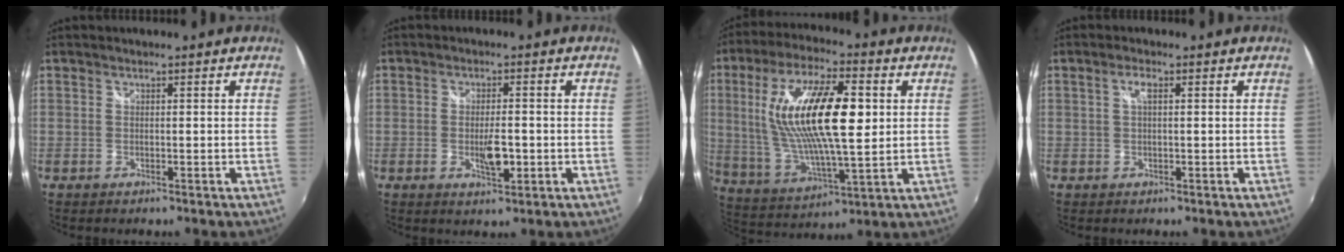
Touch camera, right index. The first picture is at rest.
{"total": 5.0, "force": [-1.1, 1.7, 4.6], "torque": [-0.081, -0.008, -0.016]}
{"total": 20.2, "force": [3.8, 6.3, 18.8], "torque": [-0.353, 0.007, 0.079]}
{"total": 1.9, "force": [0.5, 0.3, 1.8], "torque": [-0.033, 0.004, 0.006]}